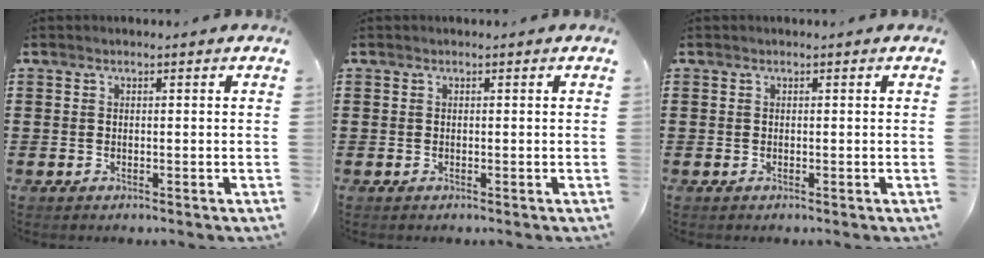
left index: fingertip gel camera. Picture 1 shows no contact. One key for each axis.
{"total": 0.0}
{"total": 0.0}